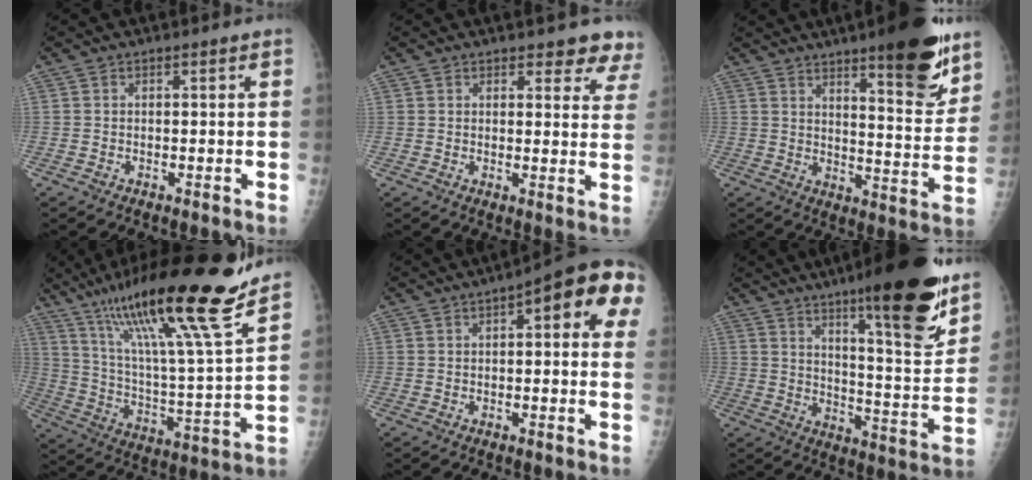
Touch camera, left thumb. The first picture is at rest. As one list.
[{"total": 6.9, "force": [6.0, 3.1, 1.0], "torque": [0.040, -0.032, 0.048]}, {"total": 15.9, "force": [10.4, 3.5, 11.4], "torque": [-0.127, -0.071, 0.154]}, {"total": 26.5, "force": [18.5, 2.3, 18.9], "torque": [-0.301, -0.058, 0.317]}, {"total": 14.5, "force": [4.8, 4.8, 12.8], "torque": [-0.129, 0.015, 0.045]}, {"total": 21.8, "force": [14.1, 3.7, 16.2], "torque": [-0.208, -0.080, 0.217]}]